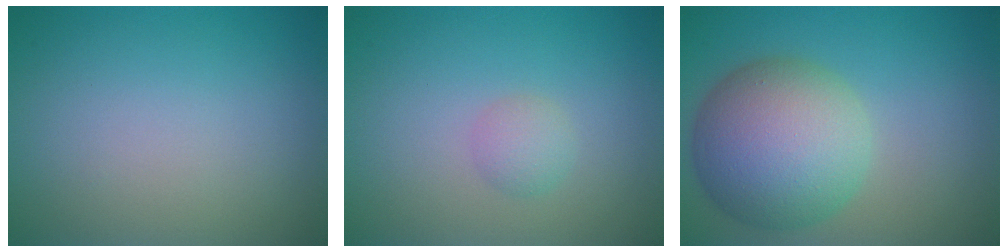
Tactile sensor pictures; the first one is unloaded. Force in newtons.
{"total": 1.4, "press": 1.4, "slide": 0.1}
{"total": 9.4, "press": 9.4, "slide": 0.4}